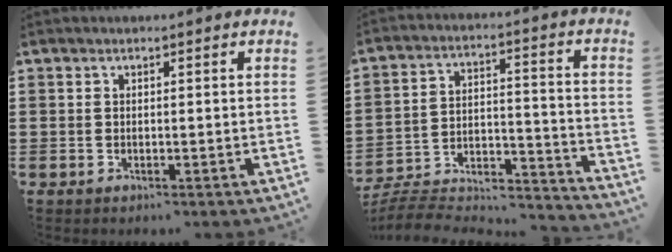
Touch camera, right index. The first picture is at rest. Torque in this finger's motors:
{"motor_torque": [-2.14, 0.00, -0.79, 0.00]}